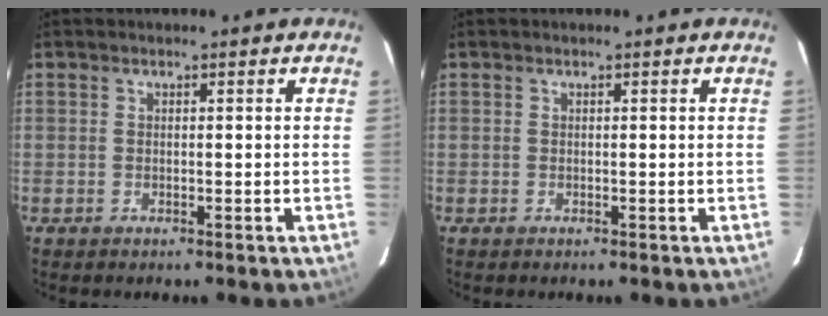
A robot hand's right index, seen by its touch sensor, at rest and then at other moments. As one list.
[{"total": 0.0}]